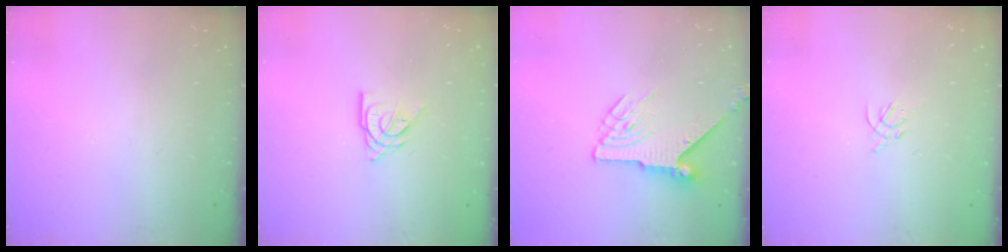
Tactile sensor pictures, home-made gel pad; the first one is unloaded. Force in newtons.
{"total": 7.2, "press": 7.2, "slide": 0.7}
{"total": 7.4, "press": 7.4, "slide": 0.1}
{"total": 1.4, "press": 1.3, "slide": 0.5}